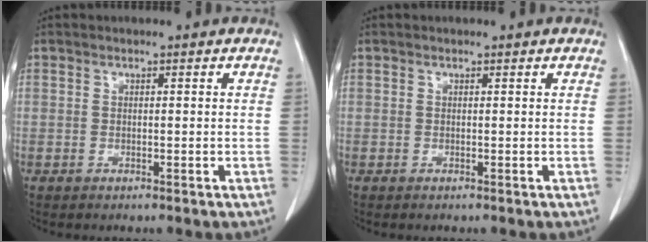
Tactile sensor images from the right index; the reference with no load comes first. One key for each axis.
{"total": 0.0}